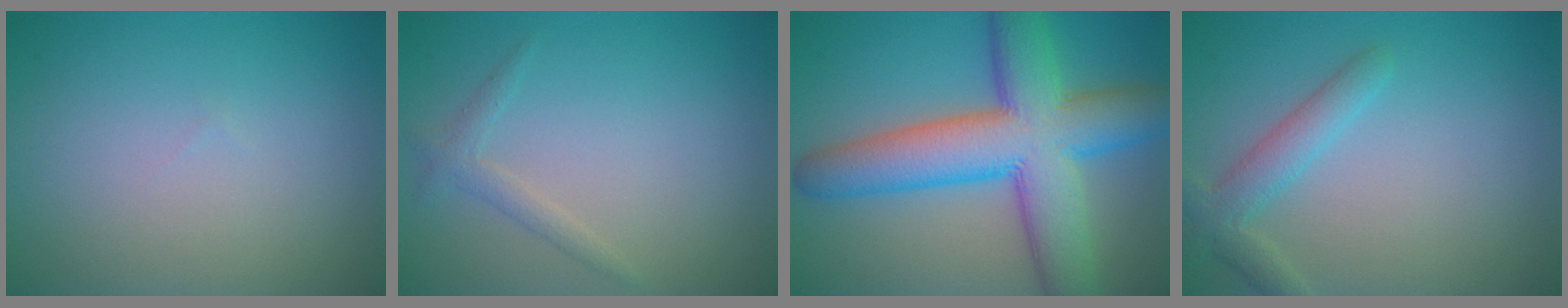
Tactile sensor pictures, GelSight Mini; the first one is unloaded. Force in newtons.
{"total": 1.4, "press": 1.4, "slide": 0.1}
{"total": 11.5, "press": 11.5, "slide": 0.3}
{"total": 3.0, "press": 3.0, "slide": 0.2}